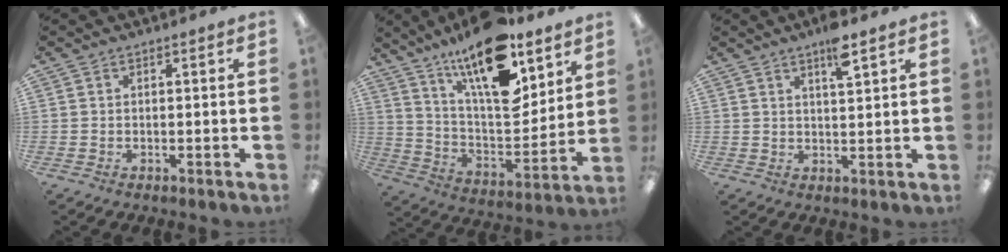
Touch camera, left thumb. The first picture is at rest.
{"total": 20.4, "force": [13.9, 7.3, 13.0], "torque": [-0.228, -0.092, 0.236]}
{"total": 5.8, "force": [4.0, 1.0, 4.0], "torque": [-0.066, -0.015, 0.063]}